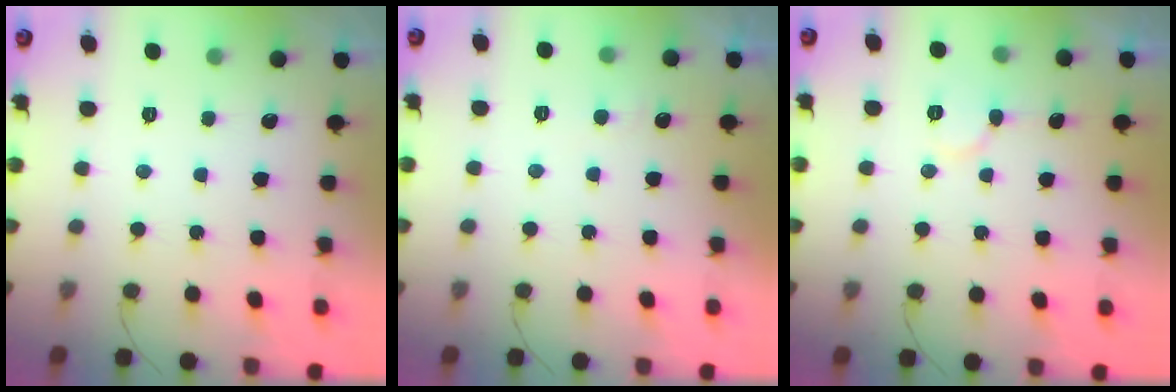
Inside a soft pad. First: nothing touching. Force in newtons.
{"total": 4.3, "press": 4.3, "slide": 0.5}
{"total": 5.1, "press": 5.1, "slide": 0.3}